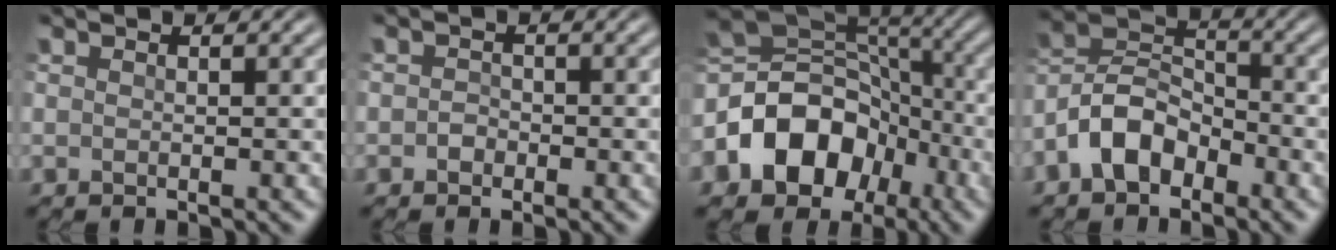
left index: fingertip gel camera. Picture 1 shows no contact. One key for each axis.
{"total": 0.9, "fx": -0.7, "fy": 0.5, "fz": 0.1, "tx": -0.003, "ty": -0.005, "tz": -0.011}
{"total": 9.7, "fx": -4.0, "fy": 7.3, "fz": 5.0, "tx": -0.074, "ty": 0.008, "tz": -0.074}
{"total": 5.2, "fx": -3.4, "fy": 2.9, "fz": 2.6, "tx": -0.052, "ty": 0.010, "tz": -0.071}